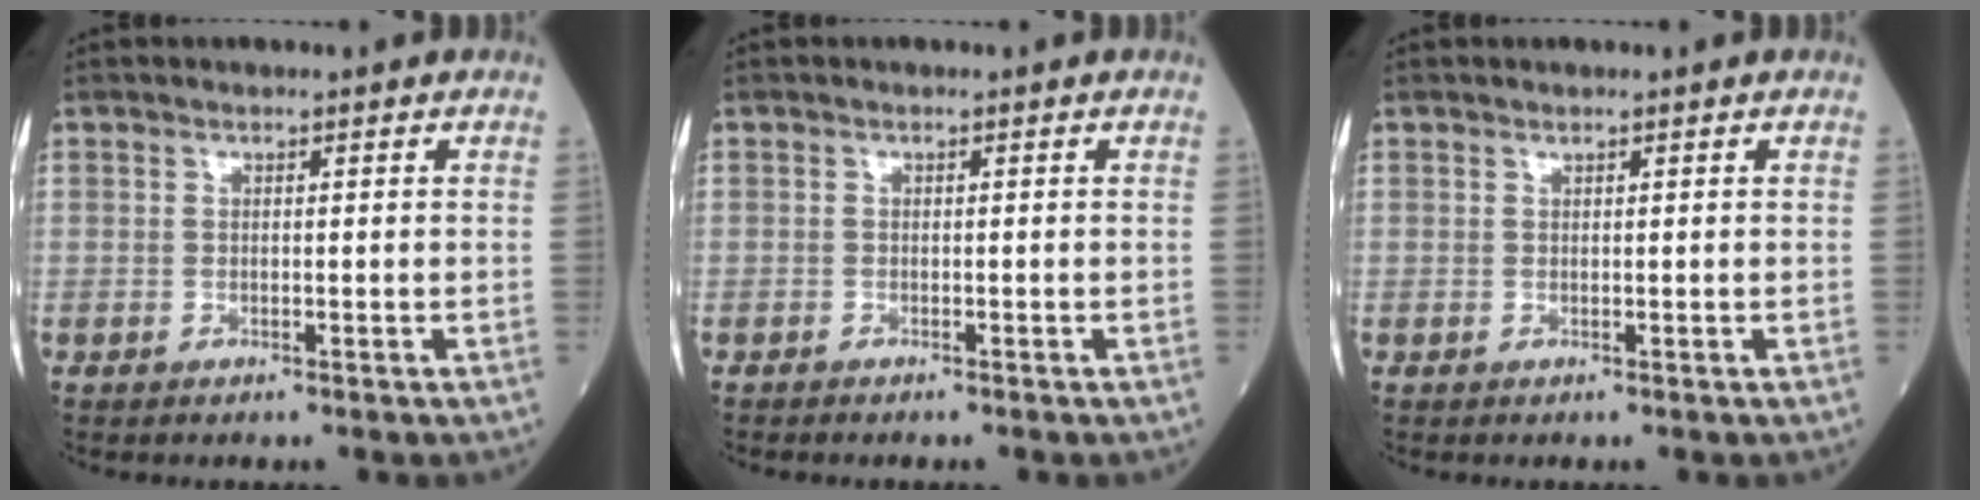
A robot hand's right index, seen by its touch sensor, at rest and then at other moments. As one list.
[{"total": 0.6, "force": [-0.6, 0.1, 0.1], "torque": [-0.006, 0.000, -0.012]}, {"total": 0.0}]